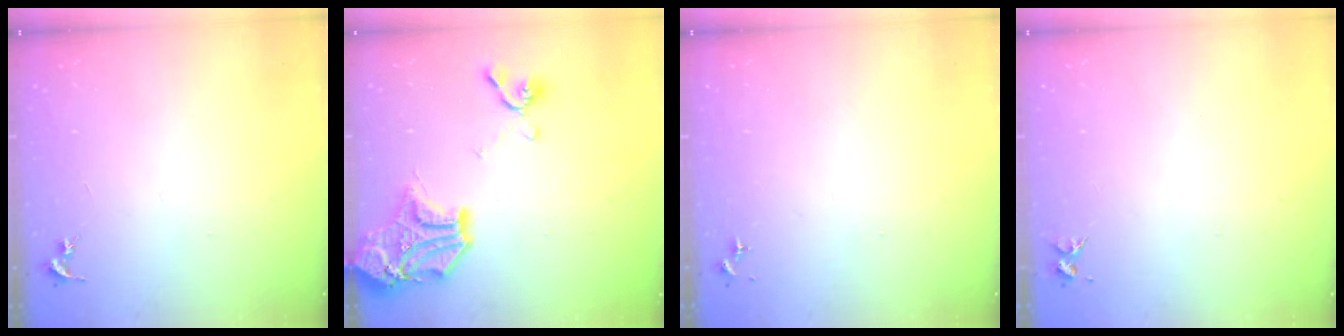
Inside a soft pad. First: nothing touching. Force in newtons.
{"total": 17.6, "press": 17.6, "slide": 1.5}
{"total": 0.0}
{"total": 3.7, "press": 3.6, "slide": 0.4}